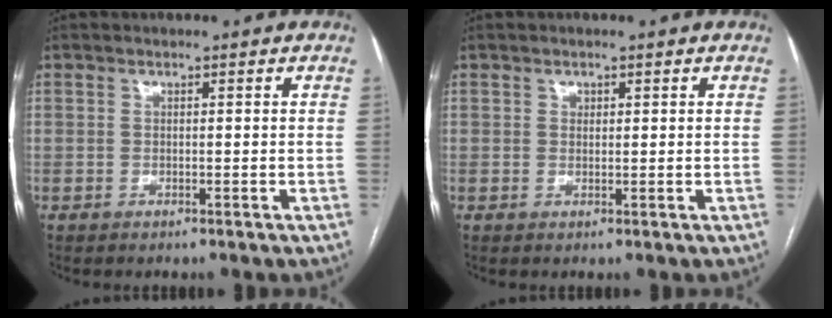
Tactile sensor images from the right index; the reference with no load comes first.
{"total": 0.8, "force": [0.4, 0.7, 0.3], "torque": [0.000, -0.002, 0.005]}